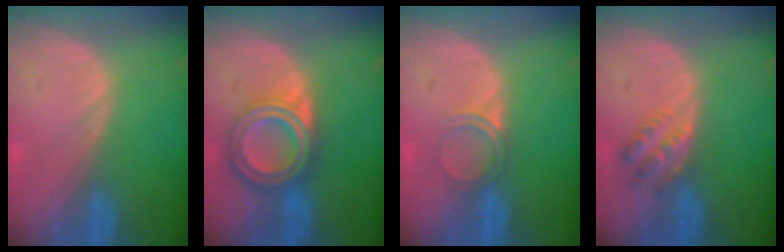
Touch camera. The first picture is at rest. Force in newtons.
{"total": 7.5, "press": 7.5, "slide": 0.5}
{"total": 2.9, "press": 2.6, "slide": 1.1}
{"total": 4.6, "press": 3.9, "slide": 2.5}